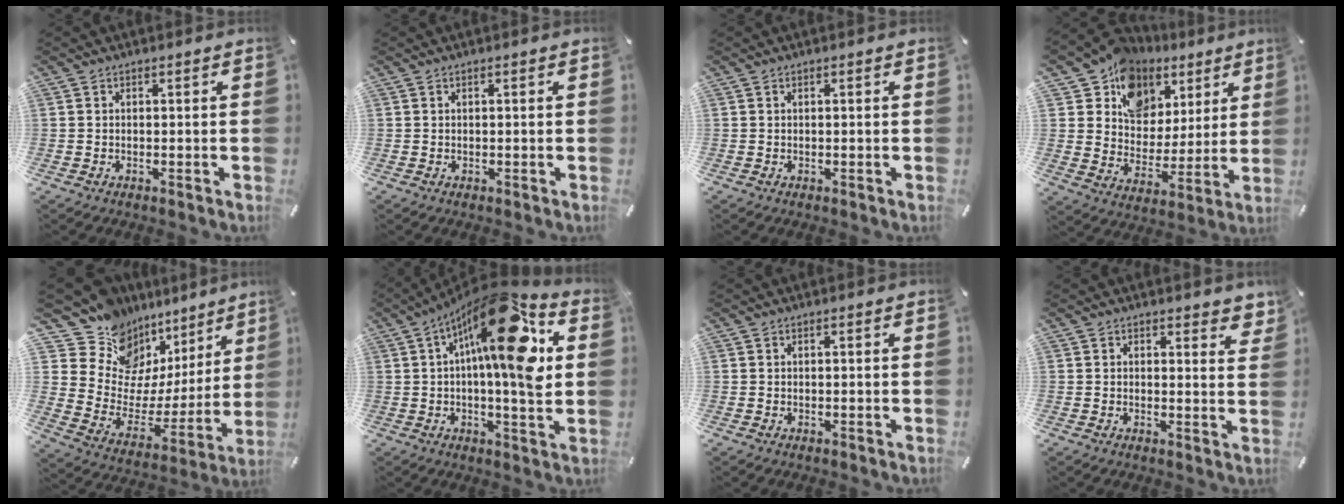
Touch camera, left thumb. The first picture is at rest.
{"total": 0.0}
{"total": 0.0}
{"total": 12.6, "force": [7.0, 10.2, 2.7], "torque": [-0.059, -0.054, 0.133]}
{"total": 13.9, "force": [11.0, 8.2, 2.1], "torque": [-0.046, -0.125, 0.194]}
{"total": 21.5, "force": [6.9, 6.4, 19.4], "torque": [-0.299, -0.037, 0.095]}
{"total": 0.0}
{"total": 2.5, "force": [2.0, 1.2, 1.0], "torque": [0.000, -0.012, 0.032]}